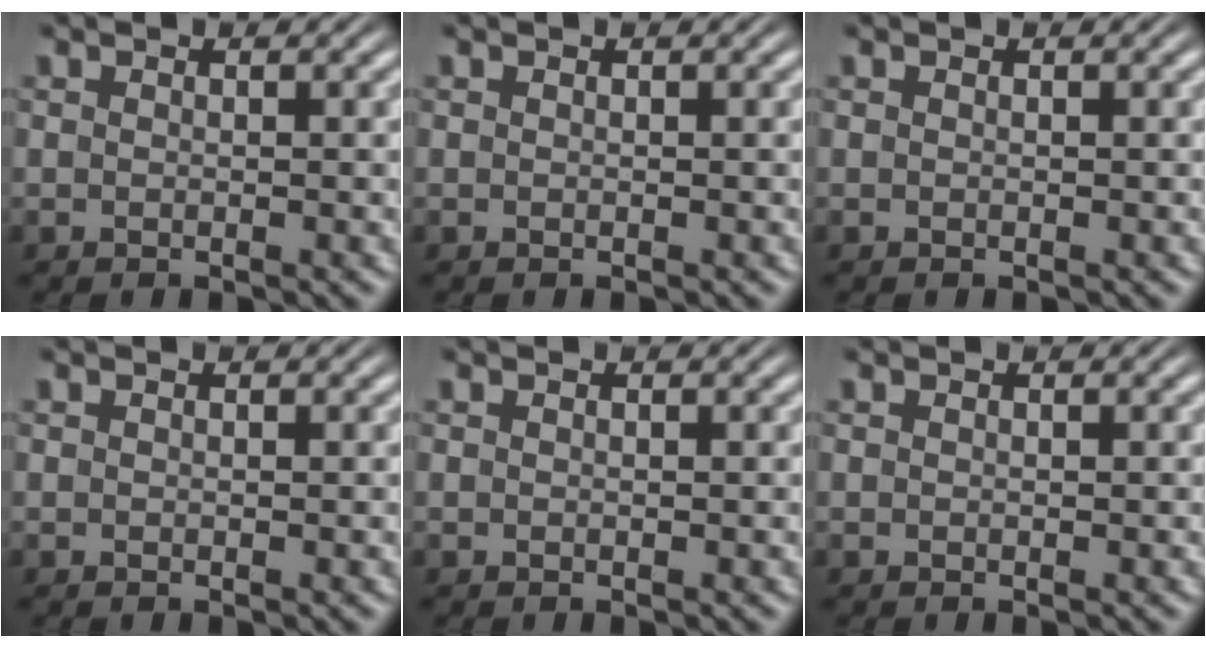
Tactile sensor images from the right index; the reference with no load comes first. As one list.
[{"total": 0.0}, {"total": 0.0}, {"total": 0.0}, {"total": 0.0}, {"total": 0.0}]